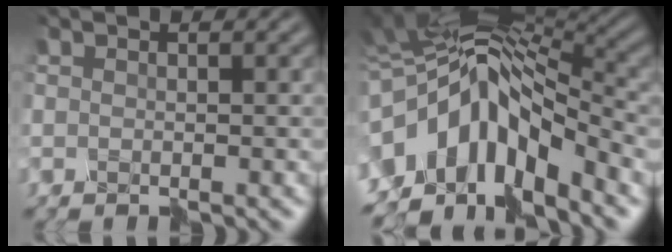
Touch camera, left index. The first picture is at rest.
{"total": 10.2, "force": [-3.2, 5.2, 8.2], "torque": [-0.142, 0.014, -0.063]}